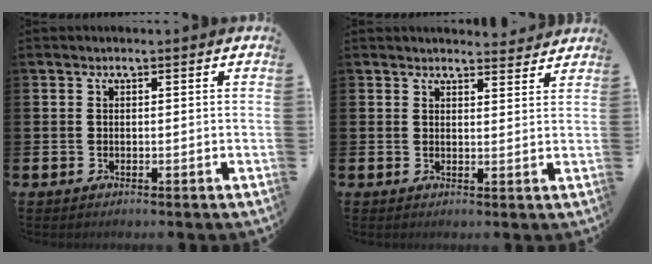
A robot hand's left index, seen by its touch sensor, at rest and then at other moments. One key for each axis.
{"total": 2.8, "fx": 2.8, "fy": 0.3, "fz": -0.1, "tx": 0.003, "ty": -0.018, "tz": 0.049}